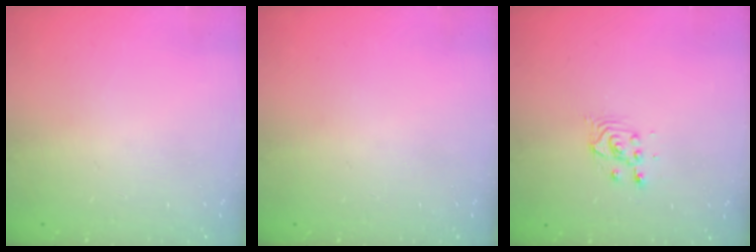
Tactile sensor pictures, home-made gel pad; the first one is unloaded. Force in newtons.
{"total": 0.0}
{"total": 2.9, "press": 2.9, "slide": 0.1}